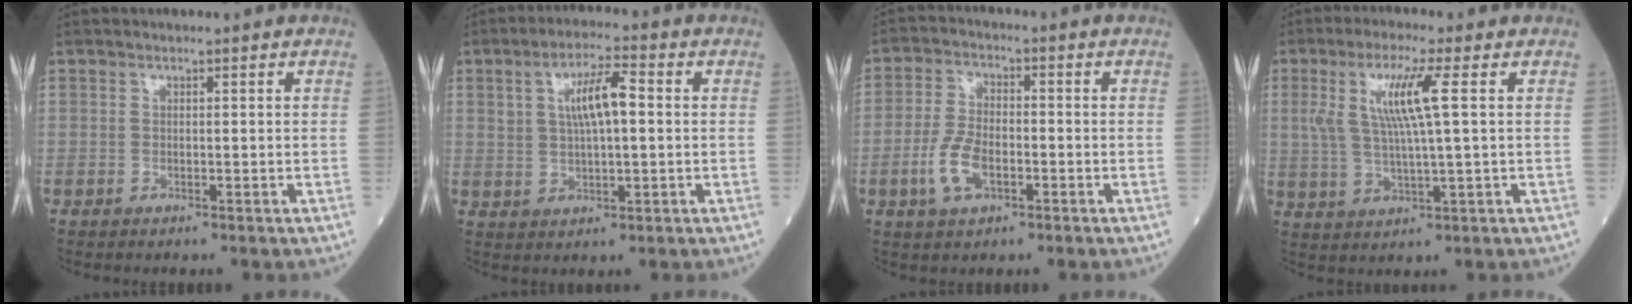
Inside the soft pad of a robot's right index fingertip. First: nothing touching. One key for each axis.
{"total": 7.1, "fx": 1.5, "fy": 1.9, "fz": 6.7, "tx": -0.124, "ty": 0.014, "tz": 0.029}
{"total": 6.6, "fx": -2.4, "fy": 3.0, "fz": 5.3, "tx": -0.123, "ty": 0.000, "tz": -0.046}
{"total": 8.3, "fx": 2.1, "fy": 0.0, "fz": 8.1, "tx": -0.173, "ty": 0.006, "tz": 0.044}